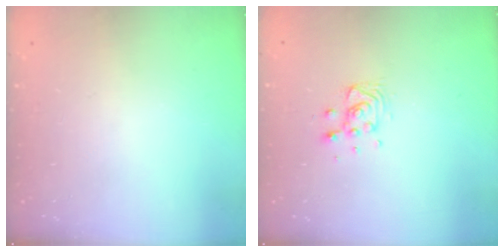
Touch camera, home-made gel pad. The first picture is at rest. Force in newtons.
{"total": 9.3, "press": 9.0, "slide": 2.3}